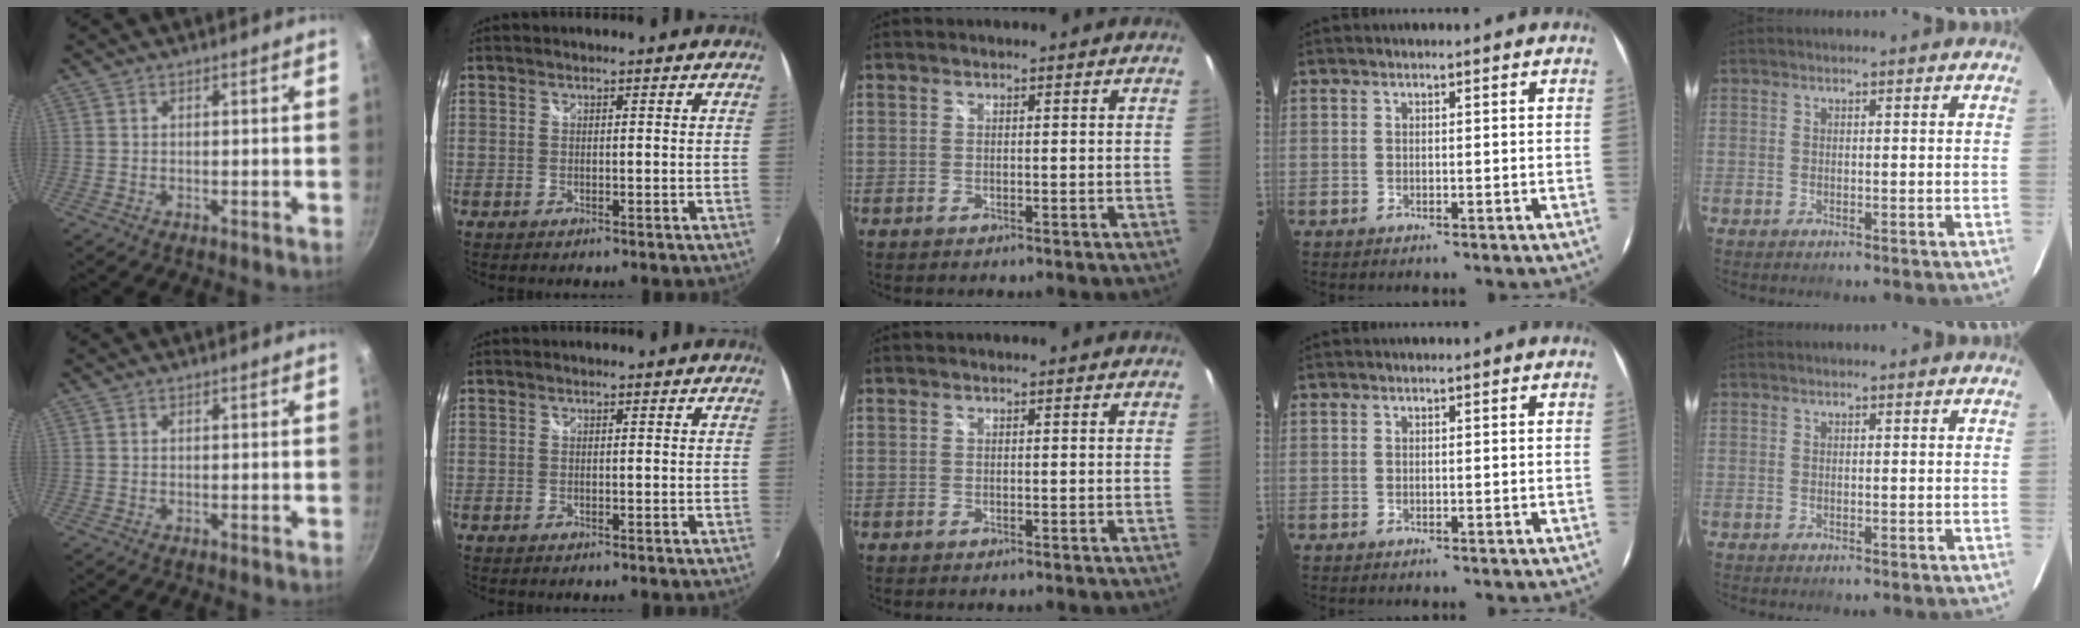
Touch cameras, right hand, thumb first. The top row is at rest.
{}